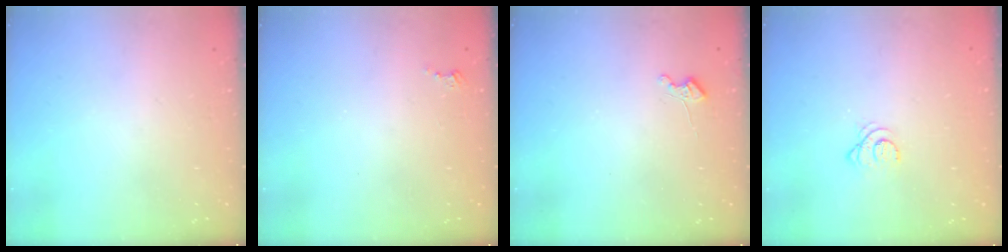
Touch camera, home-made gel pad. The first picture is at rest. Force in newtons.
{"total": 2.4, "press": 2.4, "slide": 0.4}
{"total": 3.6, "press": 3.5, "slide": 0.6}
{"total": 2.9, "press": 2.9, "slide": 0.4}